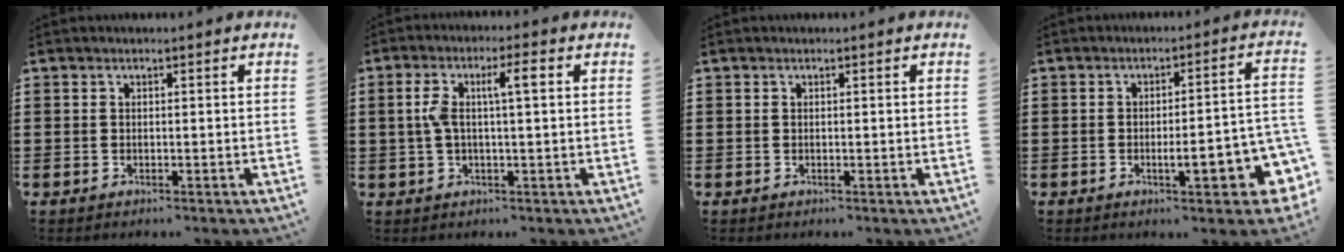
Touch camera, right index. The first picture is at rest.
{"total": 5.6, "force": [0.8, 1.1, 5.4], "torque": [-0.110, 0.004, 0.006]}
{"total": 0.0}
{"total": 7.5, "force": [-2.5, 2.1, 6.7], "torque": [-0.085, -0.013, -0.042]}